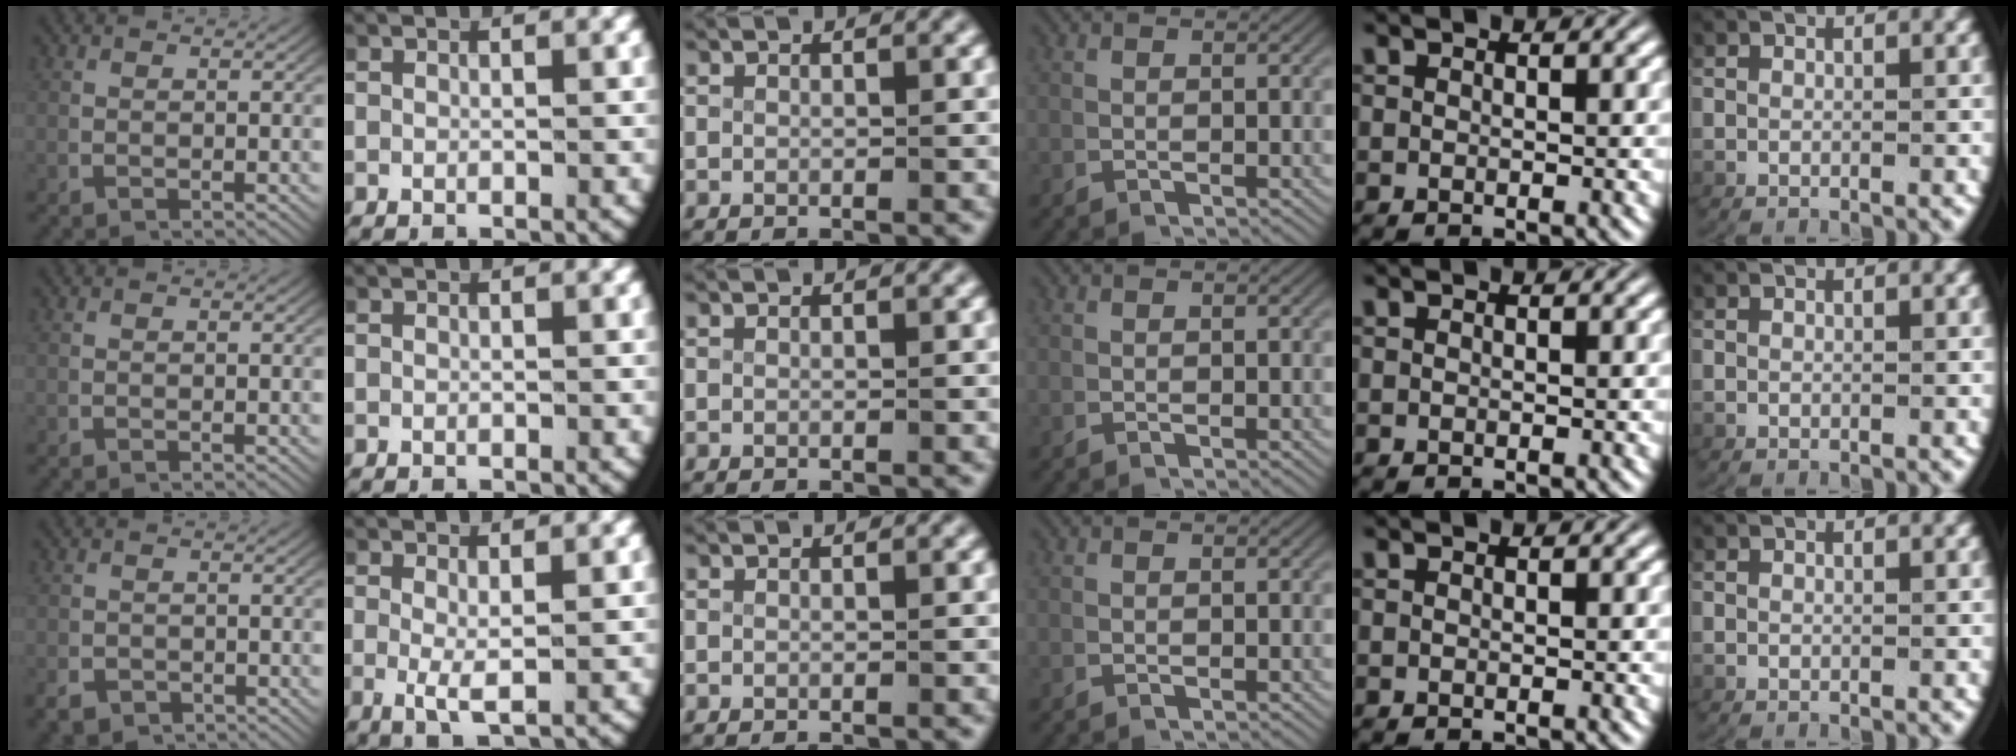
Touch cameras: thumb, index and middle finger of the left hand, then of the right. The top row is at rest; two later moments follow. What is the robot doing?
{"motion": "lift_and_place", "object": "paper towel"}